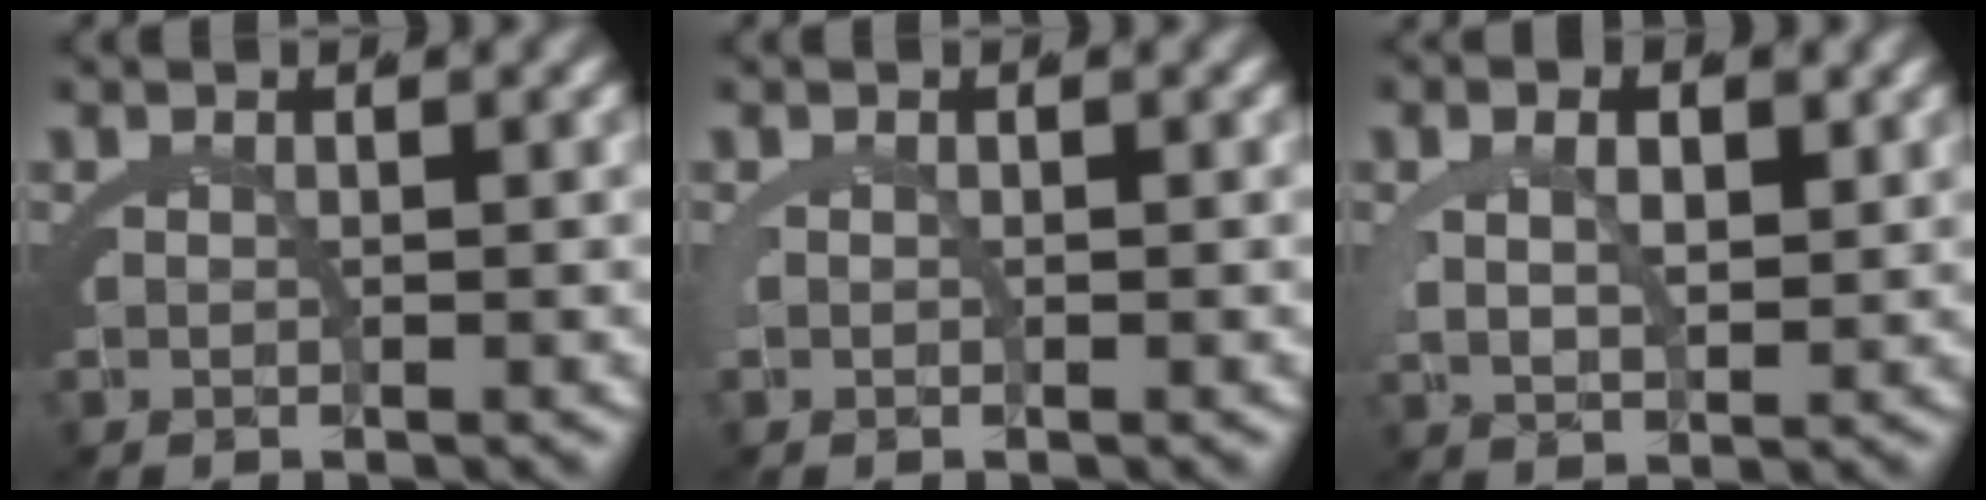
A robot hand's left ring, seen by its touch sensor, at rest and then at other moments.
{"total": 0.8, "force": [-0.4, 0.7, -0.1], "torque": [-0.002, 0.002, -0.015]}
{"total": 3.6, "force": [0.6, 2.7, 2.4], "torque": [-0.036, 0.001, 0.007]}